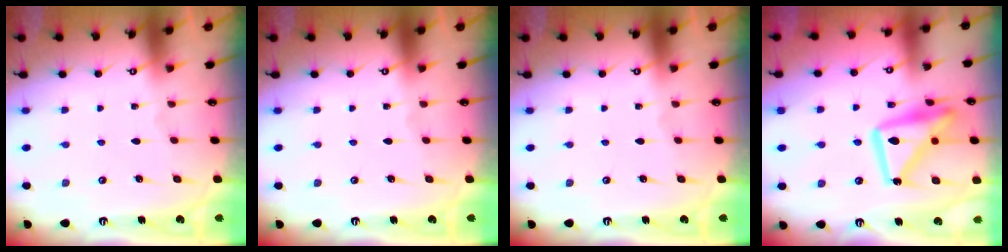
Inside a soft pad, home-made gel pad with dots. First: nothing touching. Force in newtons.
{"total": 0.0}
{"total": 0.0}
{"total": 17.1, "press": 17.1, "slide": 1.5}